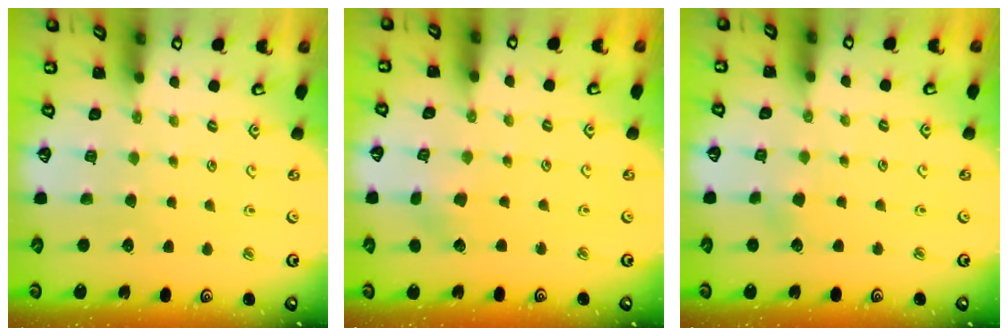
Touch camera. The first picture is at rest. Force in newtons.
{"total": 1.4, "press": 1.4, "slide": 0.2}
{"total": 1.4, "press": 1.4, "slide": 0.1}